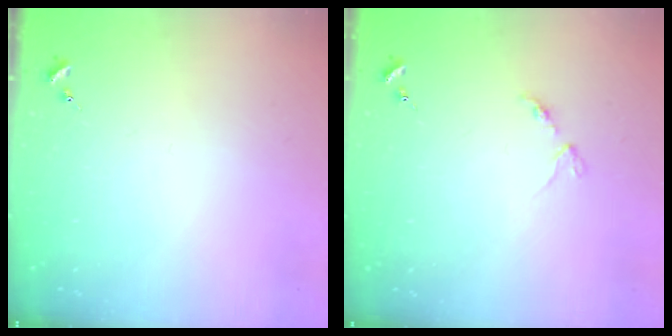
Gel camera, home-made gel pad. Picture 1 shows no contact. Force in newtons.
{"total": 3.4, "press": 3.4, "slide": 0.5}